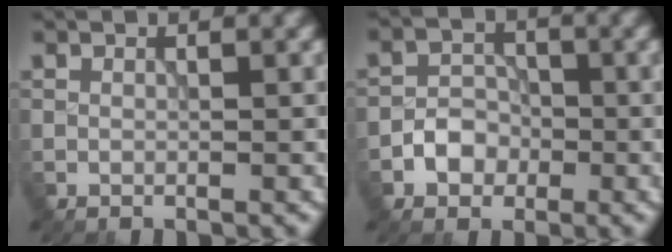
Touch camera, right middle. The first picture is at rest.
{"total": 2.6, "force": [-1.2, 2.1, 1.0], "torque": [-0.010, 0.005, -0.023]}